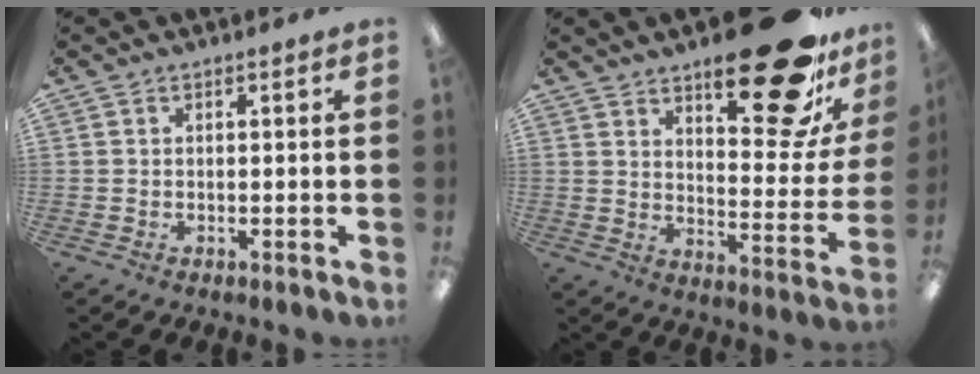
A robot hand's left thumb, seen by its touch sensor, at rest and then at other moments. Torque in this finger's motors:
{"motor_torque": [2.29, 1.73, 1.46, -1.35, 0.36]}